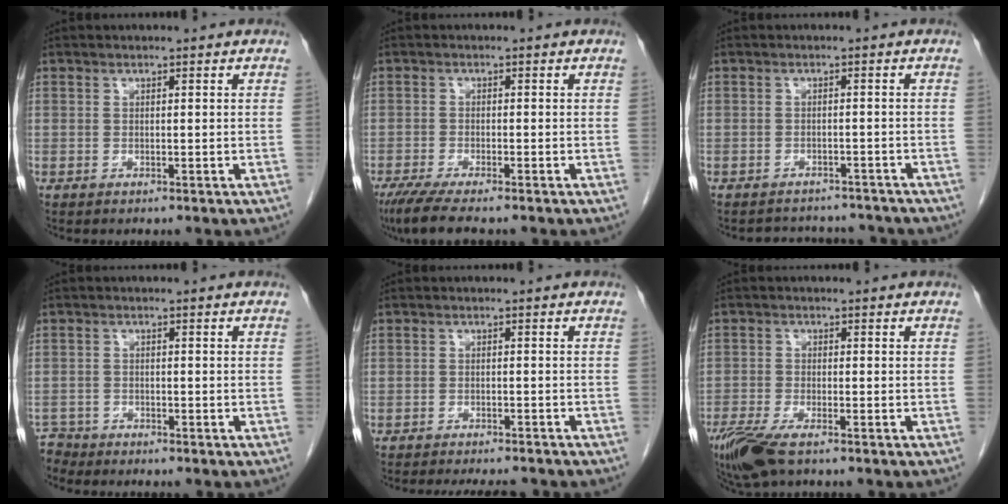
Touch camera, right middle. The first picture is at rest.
{"total": 6.5, "force": [-5.2, 0.4, 4.0], "torque": [-0.067, -0.017, -0.086]}
{"total": 8.1, "force": [-7.6, 2.7, 1.1], "torque": [-0.013, 0.012, -0.084]}
{"total": 2.4, "force": [-2.2, 0.2, -0.9], "torque": [0.020, -0.007, -0.043]}
{"total": 9.0, "force": [-8.2, 1.6, 3.4], "torque": [-0.047, -0.007, -0.105]}
{"total": 7.2, "force": [-4.9, 1.8, 4.9], "torque": [-0.097, -0.019, -0.089]}